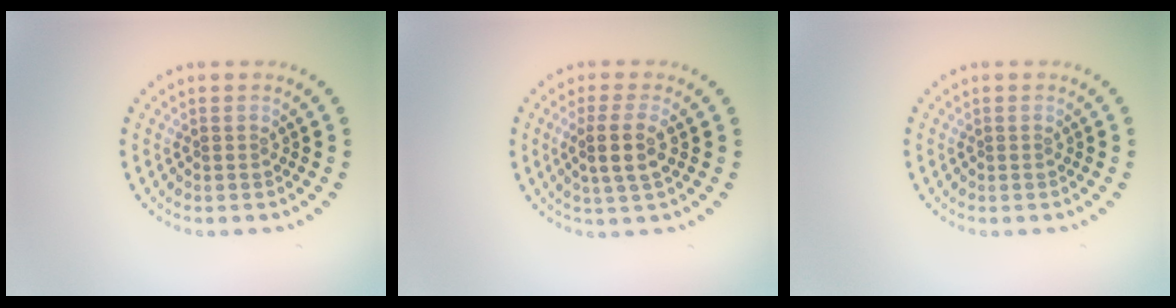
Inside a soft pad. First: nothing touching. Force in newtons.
{"total": 2.9, "press": 2.6, "slide": 1.4}
{"total": 0.0}